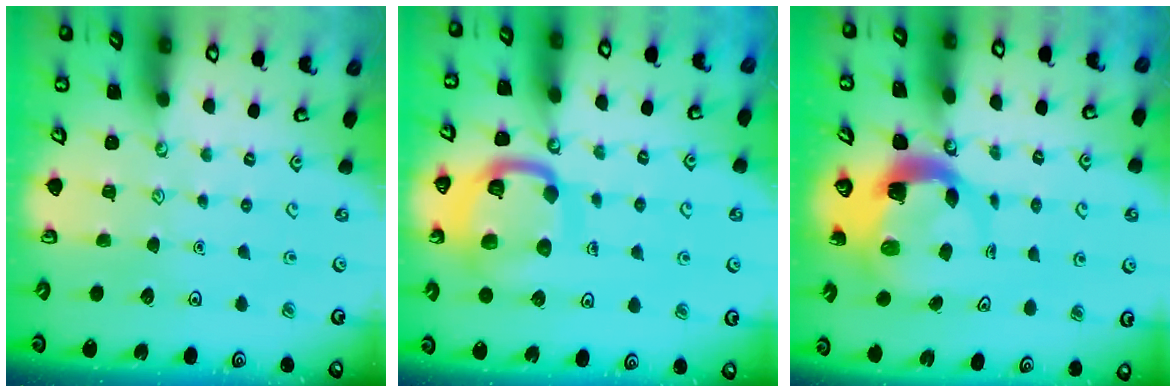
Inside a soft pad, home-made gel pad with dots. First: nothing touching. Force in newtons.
{"total": 15.2, "press": 15.1, "slide": 1.7}
{"total": 5.6, "press": 5.6, "slide": 0.8}